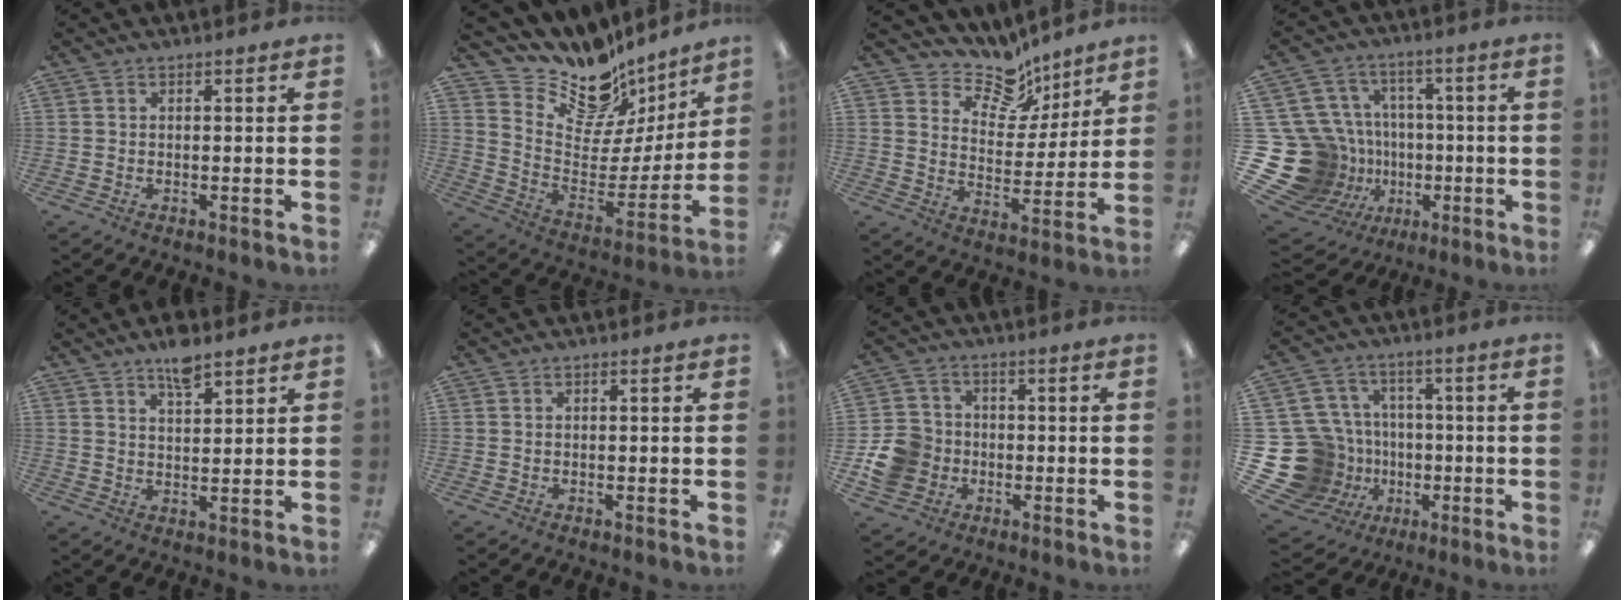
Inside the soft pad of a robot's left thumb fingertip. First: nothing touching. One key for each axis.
{"total": 17.1, "fx": 13.9, "fy": 8.3, "fz": 5.6, "tx": -0.095, "ty": -0.126, "tz": 0.239}
{"total": 11.1, "fx": 8.8, "fy": 5.7, "fz": 3.6, "tx": -0.064, "ty": -0.068, "tz": 0.159}
{"total": 21.7, "fx": -2.9, "fy": 20.1, "fz": 7.8, "tx": -0.174, "ty": 0.011, "tz": 0.015}
{"total": 6.1, "fx": 4.8, "fy": 2.0, "fz": 3.2, "tx": -0.049, "ty": -0.025, "tz": 0.082}
{"total": 0.0}
{"total": 9.5, "fx": -2.3, "fy": 8.8, "fz": 3.0, "tx": -0.066, "ty": 0.026, "tz": -0.037}
{"total": 21.4, "fx": -4.4, "fy": 19.3, "fz": 8.3, "tx": -0.187, "ty": 0.020, "tz": -0.017}